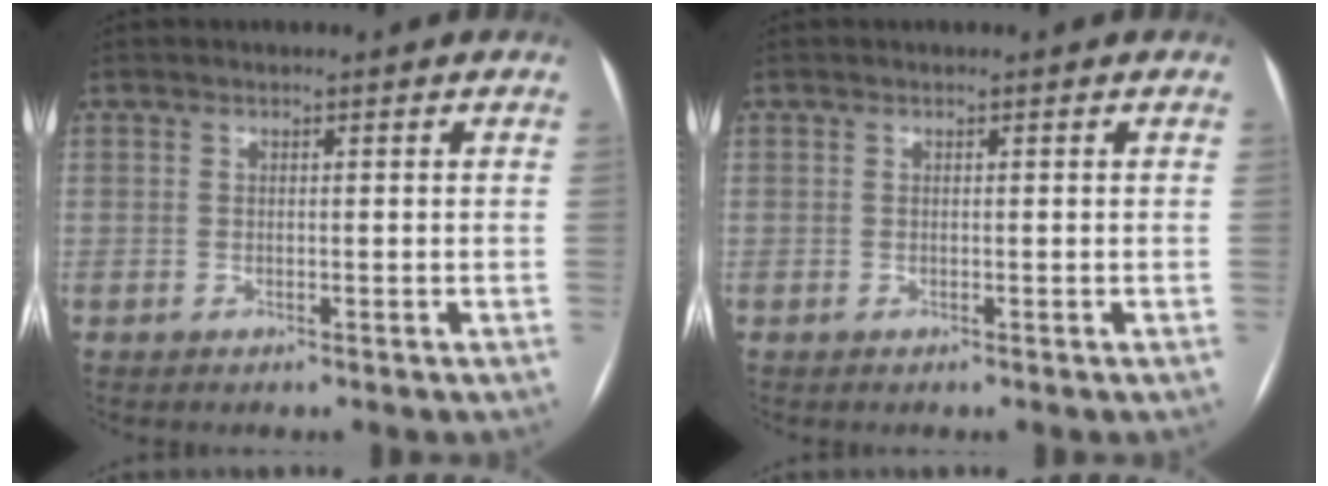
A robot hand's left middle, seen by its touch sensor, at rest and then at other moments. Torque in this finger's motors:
{"motor_torque": [0.00, 0.00, 0.00, 0.00]}